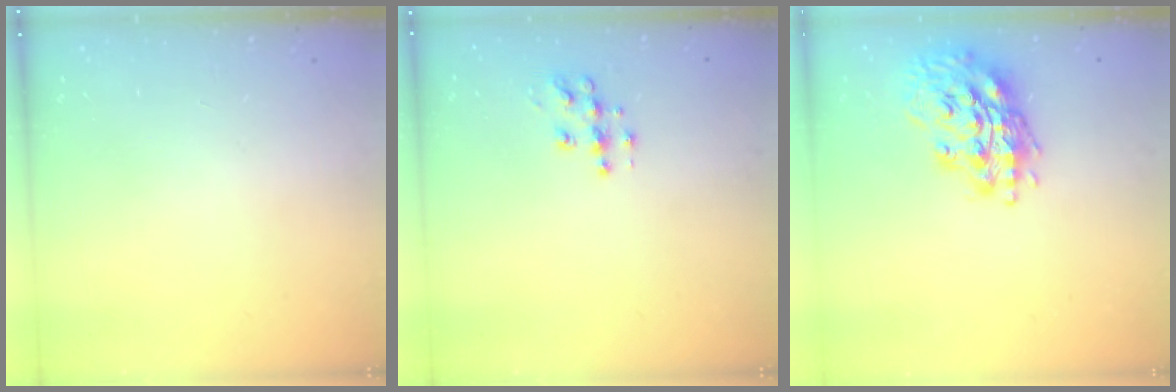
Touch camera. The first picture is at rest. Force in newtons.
{"total": 8.5, "press": 8.5, "slide": 0.5}
{"total": 17.6, "press": 17.5, "slide": 2.3}